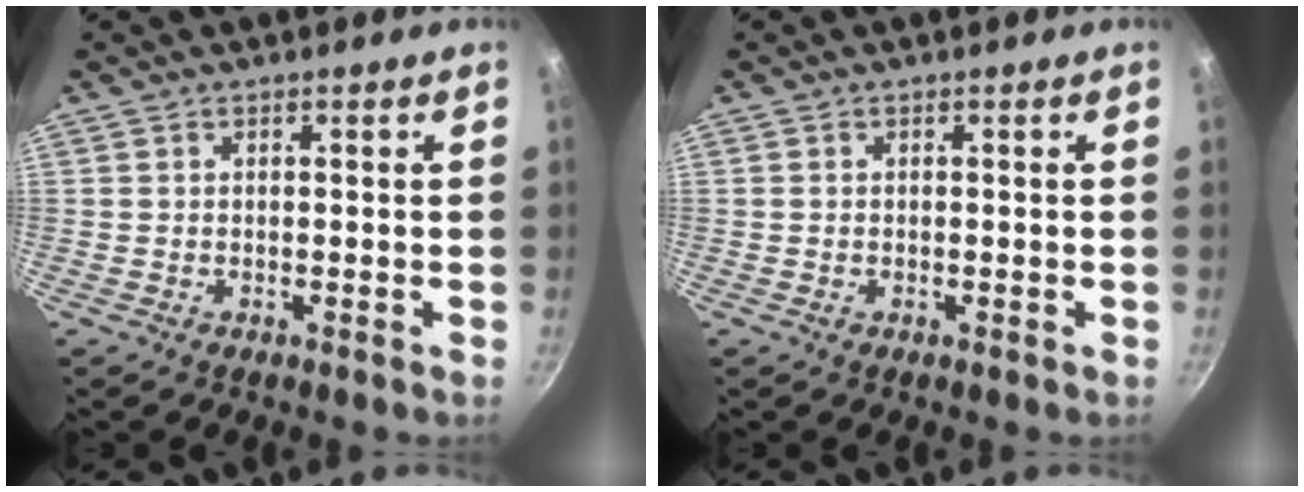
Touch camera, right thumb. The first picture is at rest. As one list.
[{"total": 0.0}]